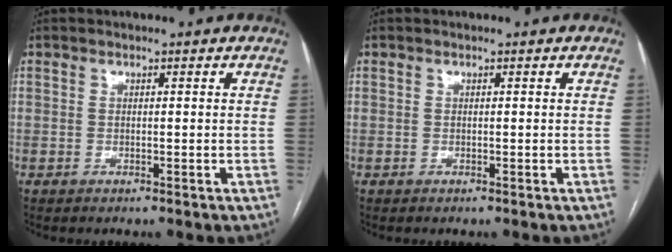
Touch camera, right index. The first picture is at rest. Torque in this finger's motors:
{"motor_torque": [0.00, 0.00, 0.00, 0.00]}